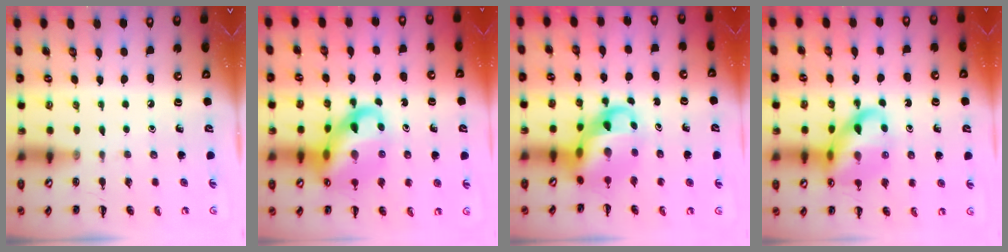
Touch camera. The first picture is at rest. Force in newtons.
{"total": 15.9, "press": 15.5, "slide": 3.6}
{"total": 9.2, "press": 8.9, "slide": 2.5}
{"total": 15.8, "press": 15.7, "slide": 2.0}